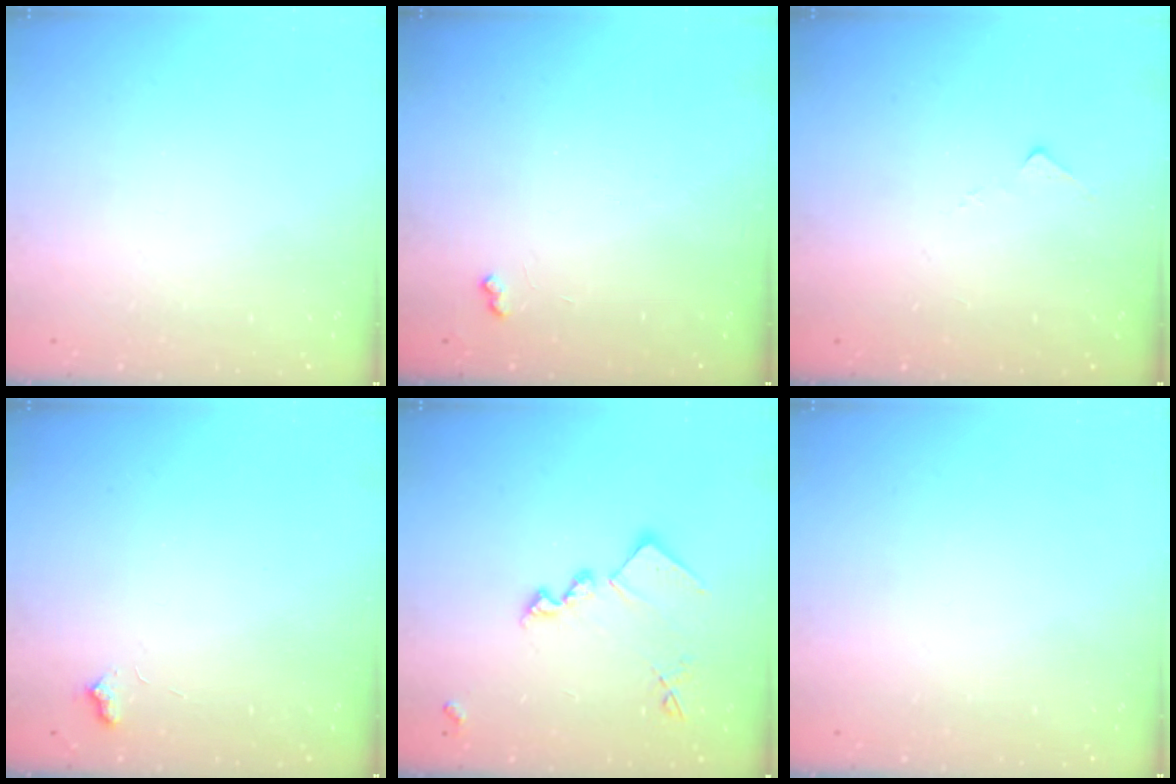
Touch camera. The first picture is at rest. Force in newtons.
{"total": 2.9, "press": 2.9, "slide": 0.5}
{"total": 5.1, "press": 5.1, "slide": 0.7}
{"total": 4.4, "press": 4.4, "slide": 0.7}
{"total": 13.9, "press": 13.9, "slide": 0.7}
{"total": 0.0}